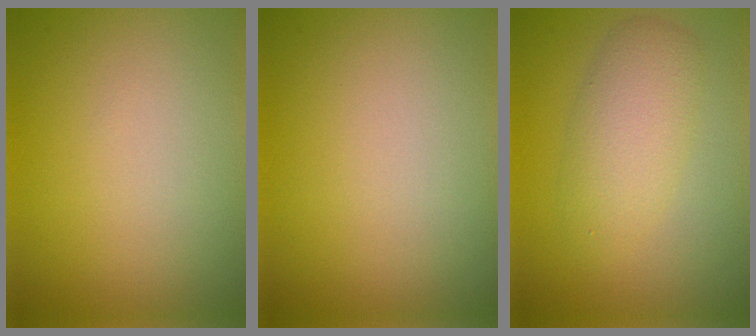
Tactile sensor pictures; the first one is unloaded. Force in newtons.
{"total": 0.0}
{"total": 3.8, "press": 3.8, "slide": 0.2}